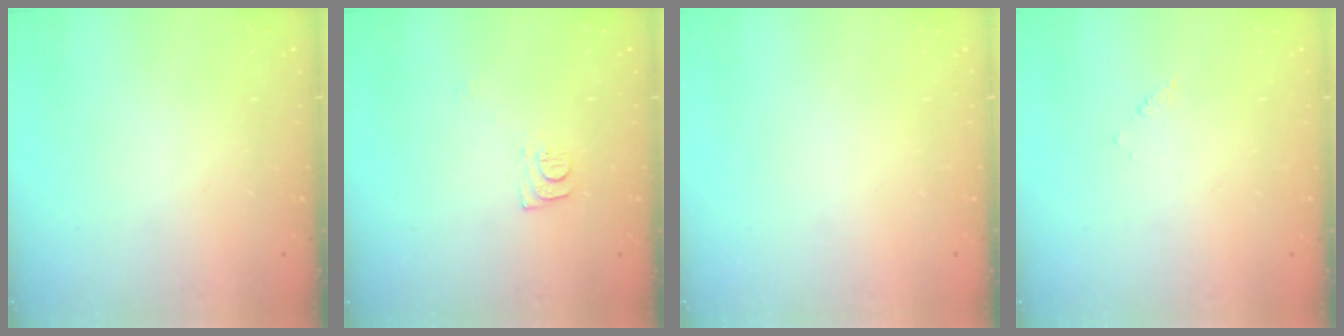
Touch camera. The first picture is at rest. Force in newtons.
{"total": 7.9, "press": 7.9, "slide": 0.7}
{"total": 0.0}
{"total": 1.7, "press": 1.7, "slide": 0.3}